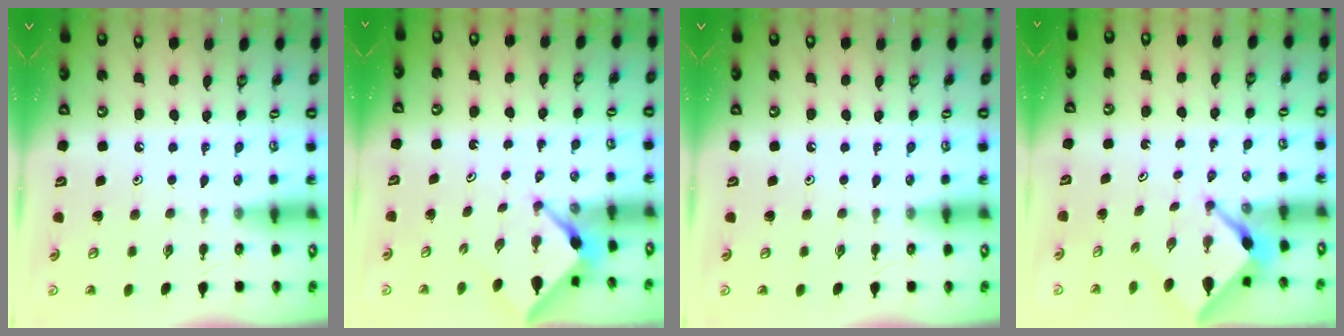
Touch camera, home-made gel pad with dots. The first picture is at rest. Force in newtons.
{"total": 3.1, "press": 3.1, "slide": 0.3}
{"total": 0.0}
{"total": 2.6, "press": 2.6, "slide": 0.2}